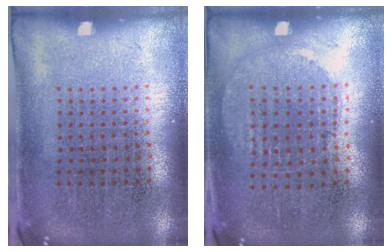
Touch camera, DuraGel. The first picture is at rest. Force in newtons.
{"total": 0.9, "press": 0.9, "slide": 0.3}